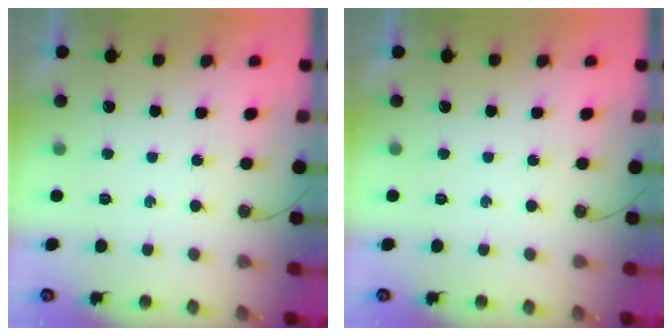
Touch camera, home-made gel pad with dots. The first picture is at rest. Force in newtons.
{"total": 0.0}